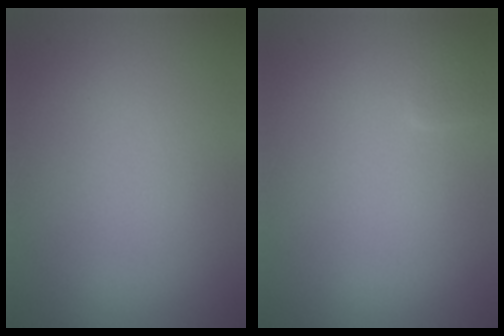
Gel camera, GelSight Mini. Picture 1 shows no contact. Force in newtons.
{"total": 0.9, "press": 0.9, "slide": 0.1}